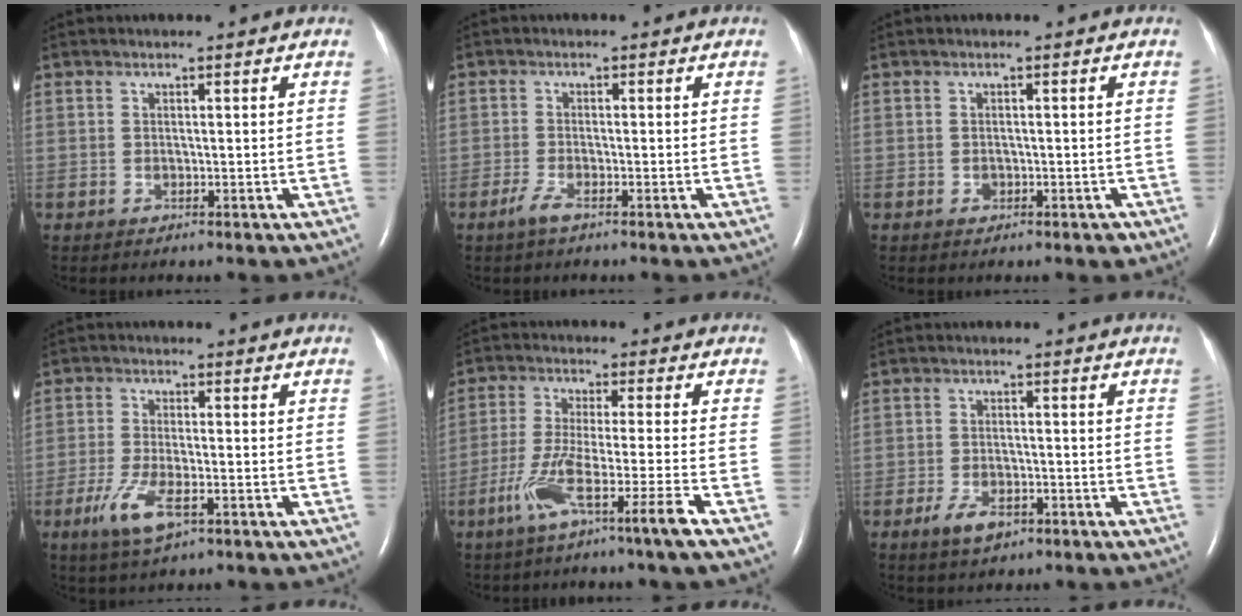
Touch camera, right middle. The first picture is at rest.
{"total": 2.0, "force": [-1.5, 0.2, 1.4], "torque": [-0.037, -0.004, -0.033]}
{"total": 1.4, "force": [-0.6, 1.0, 0.7], "torque": [-0.010, 0.002, -0.003]}
{"total": 6.4, "force": [-3.1, 1.5, 5.4], "torque": [-0.120, -0.015, -0.053]}
{"total": 8.9, "force": [-5.1, -1.5, 7.2], "torque": [-0.135, -0.023, -0.100]}
{"total": 4.2, "force": [-2.5, 2.1, 2.7], "torque": [-0.053, 0.000, -0.040]}